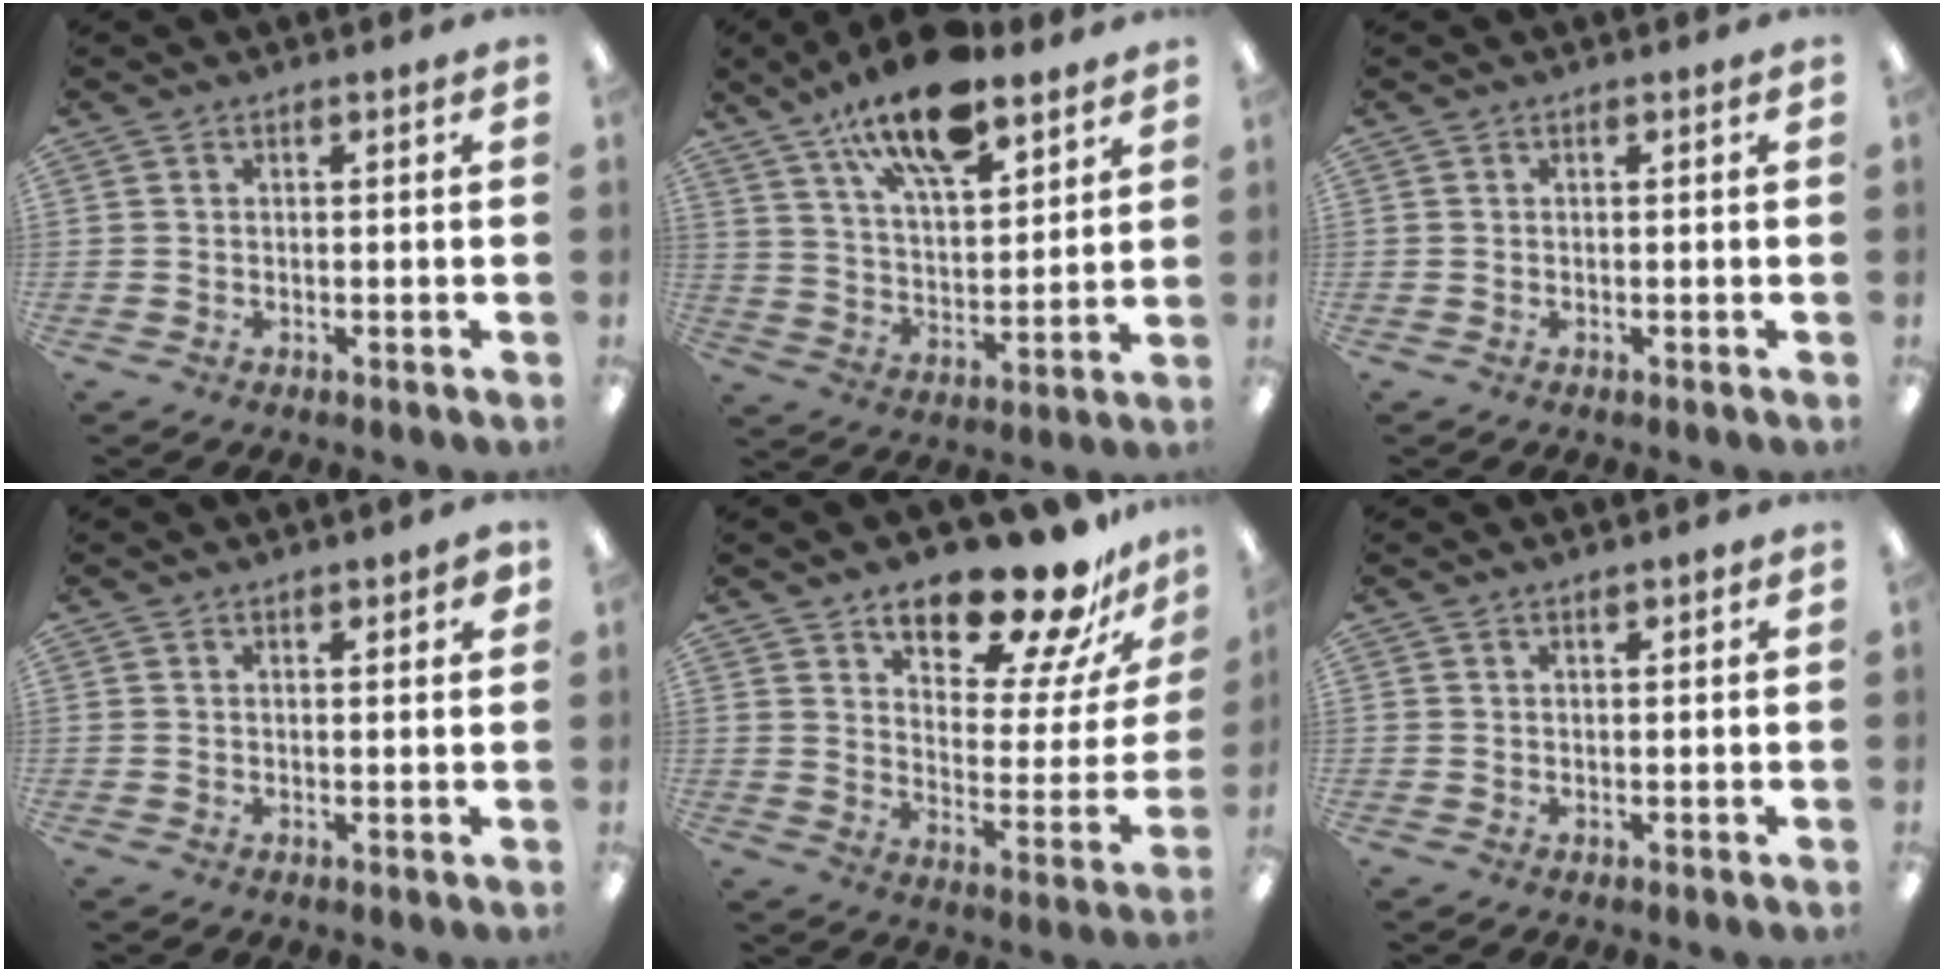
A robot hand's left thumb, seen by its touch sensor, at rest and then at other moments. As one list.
[{"total": 17.7, "force": [12.8, 6.5, 10.4], "torque": [-0.173, -0.063, 0.216]}, {"total": 0.0}, {"total": 1.9, "force": [1.4, 0.5, 1.1], "torque": [-0.007, -0.007, 0.022]}, {"total": 19.7, "force": [15.9, 6.1, 9.8], "torque": [-0.138, -0.122, 0.264]}, {"total": 1.1, "force": [0.9, 0.4, 0.6], "torque": [-0.004, -0.003, 0.014]}]